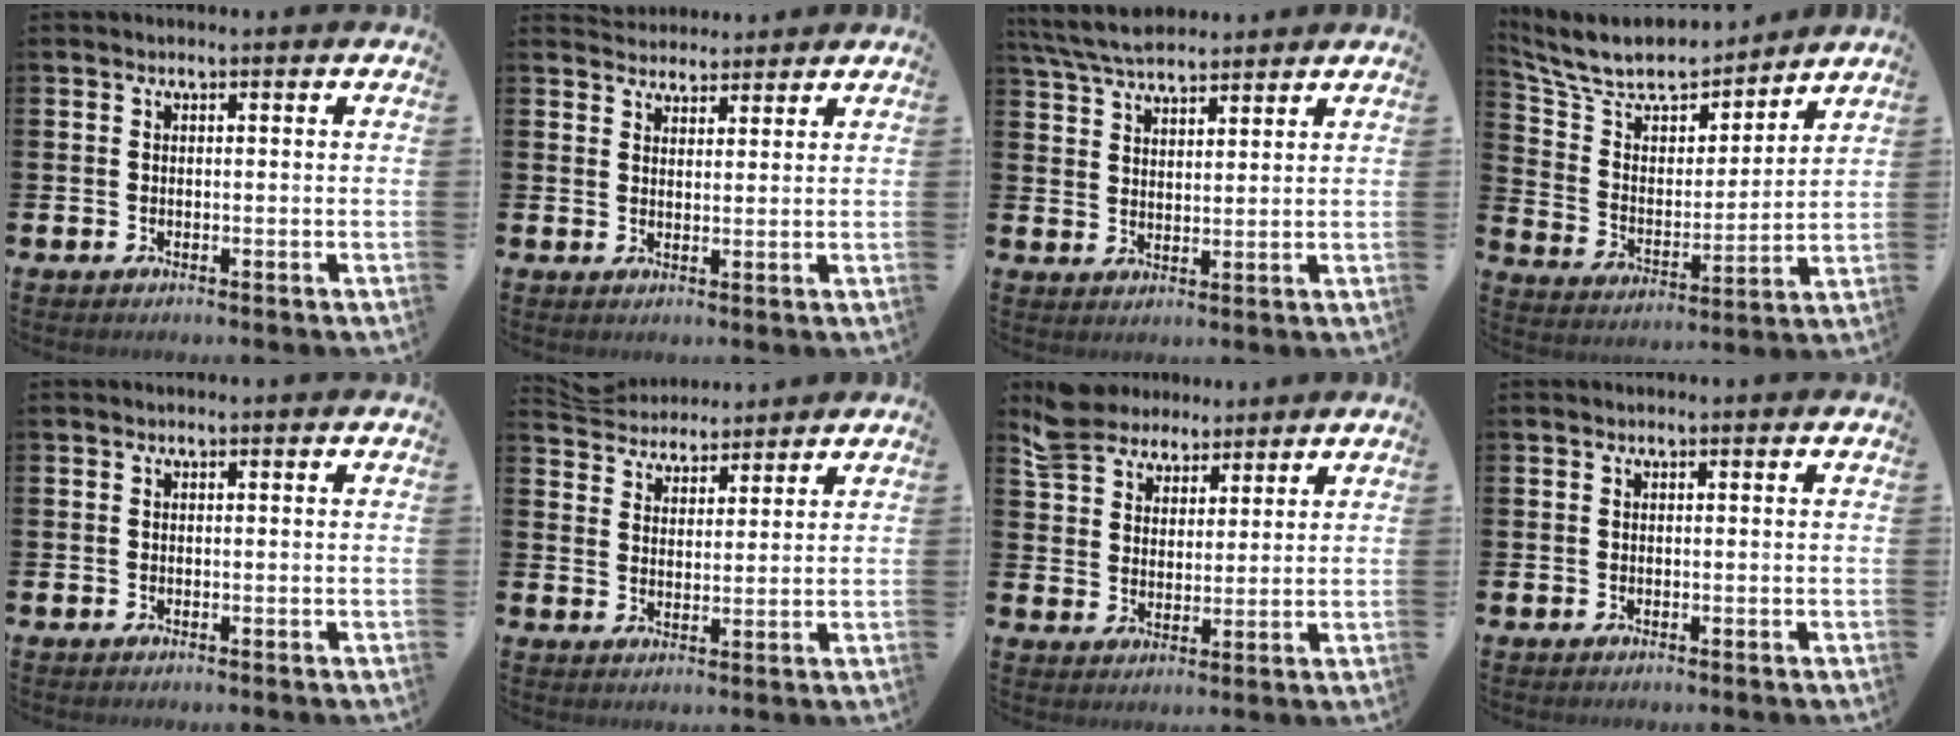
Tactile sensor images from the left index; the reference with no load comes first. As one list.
[{"total": 3.4, "force": [3.2, 0.9, -0.3], "torque": [0.000, -0.014, 0.059]}, {"total": 5.8, "force": [5.5, 1.1, 1.4], "torque": [-0.049, -0.020, 0.102]}, {"total": 9.5, "force": [8.7, 2.9, 2.3], "torque": [-0.097, -0.060, 0.153]}, {"total": 0.0}, {"total": 4.8, "force": [4.7, 0.7, -0.5], "torque": [-0.015, -0.028, 0.087]}, {"total": 6.2, "force": [5.6, 2.5, -0.3], "torque": [-0.020, -0.025, 0.106]}, {"total": 0.0}]